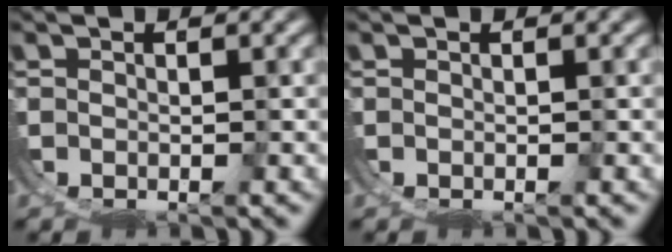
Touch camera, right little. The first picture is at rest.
{"total": 0.0}